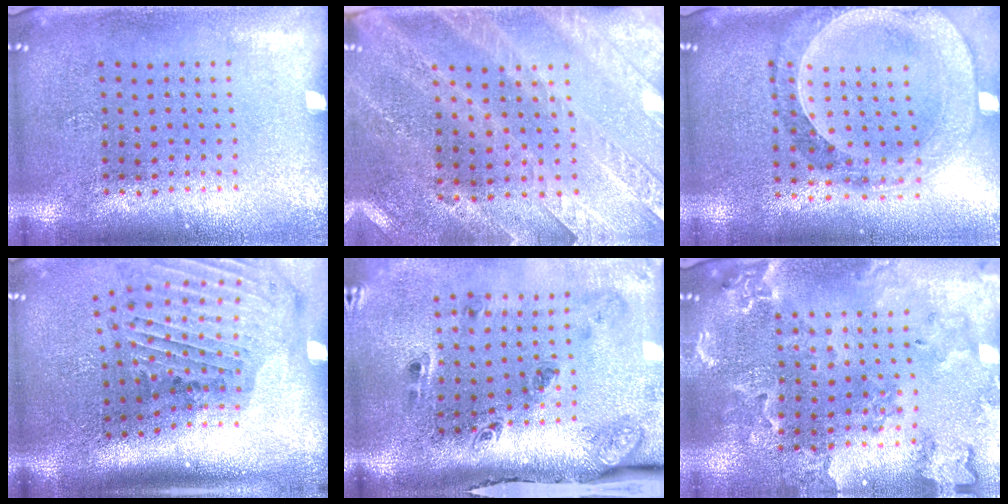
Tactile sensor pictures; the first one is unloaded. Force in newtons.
{"total": 2.7, "press": 2.5, "slide": 1.0}
{"total": 1.6, "press": 1.5, "slide": 0.3}
{"total": 2.4, "press": 1.8, "slide": 1.6}
{"total": 3.5, "press": 2.2, "slide": 2.7}
{"total": 1.7, "press": 1.7, "slide": 0.3}